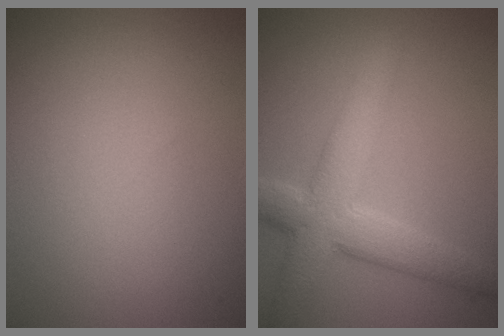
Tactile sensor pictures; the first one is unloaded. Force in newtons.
{"total": 6.5, "press": 6.5, "slide": 0.4}